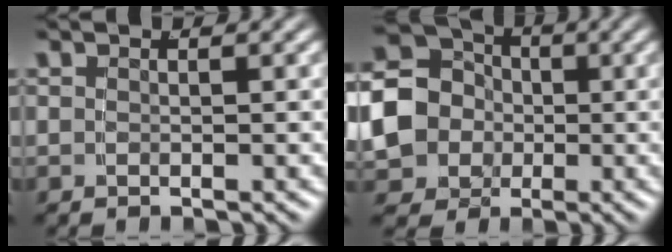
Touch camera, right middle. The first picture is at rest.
{"total": 12.8, "force": [0.3, 11.2, 6.3], "torque": [-0.149, -0.032, 0.002]}